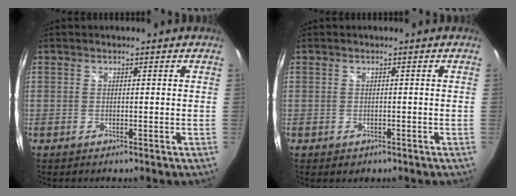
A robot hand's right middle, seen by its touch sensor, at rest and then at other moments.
{"total": 1.2, "force": [-0.5, 1.0, 0.5], "torque": [-0.009, -0.005, -0.006]}